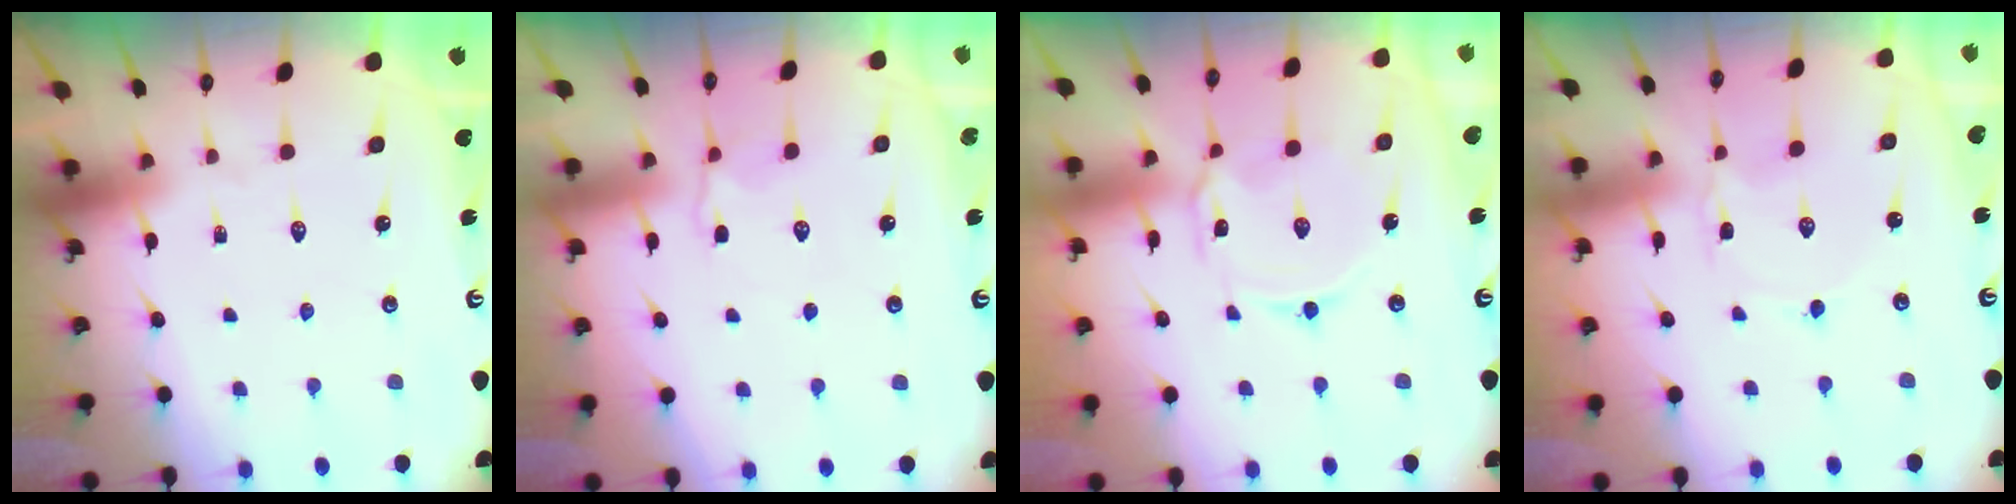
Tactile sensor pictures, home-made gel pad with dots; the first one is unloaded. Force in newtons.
{"total": 3.6, "press": 3.2, "slide": 1.7}
{"total": 3.5, "press": 3.4, "slide": 0.4}
{"total": 1.8, "press": 1.7, "slide": 0.3}